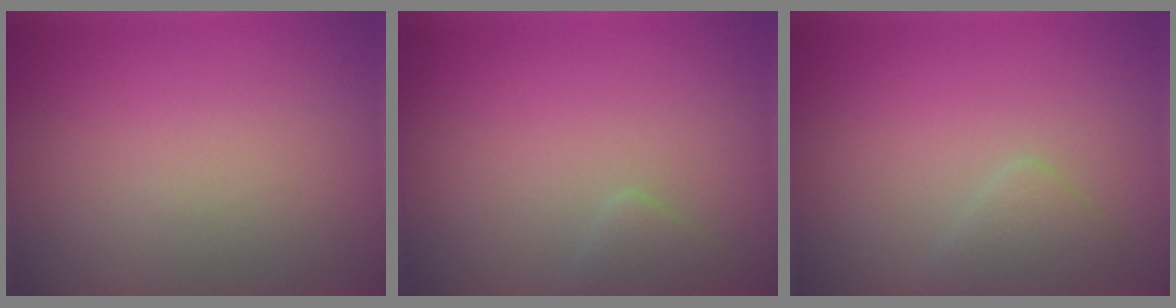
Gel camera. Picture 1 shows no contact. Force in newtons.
{"total": 1.3, "press": 1.3, "slide": 0.1}
{"total": 1.9, "press": 1.9, "slide": 0.0}